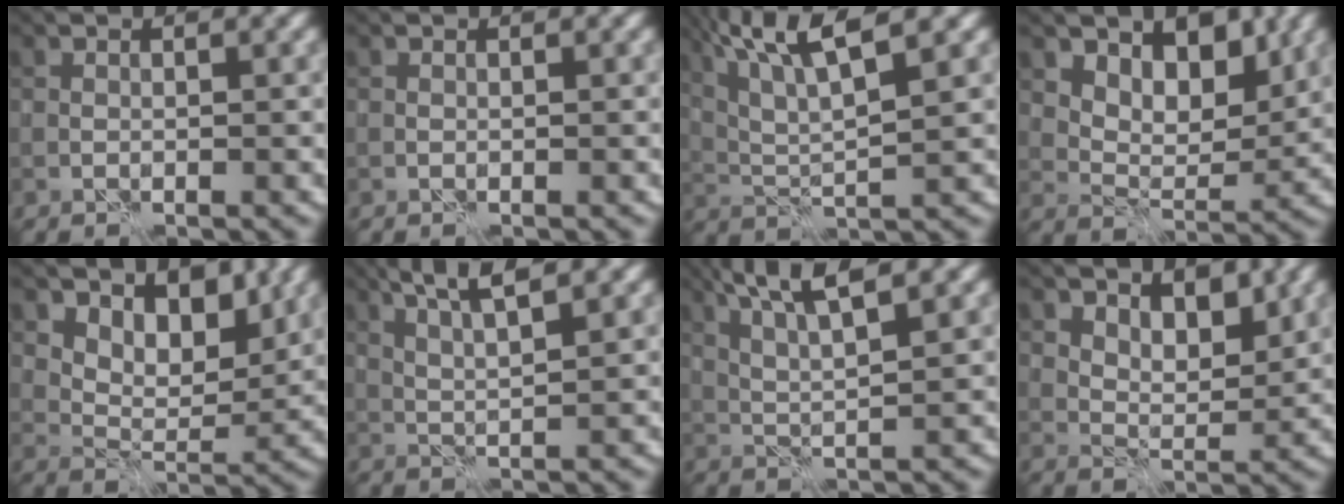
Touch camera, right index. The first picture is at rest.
{"total": 0.0}
{"total": 6.9, "force": [3.8, 1.4, 5.6], "torque": [-0.104, 0.011, 0.072]}
{"total": 5.8, "force": [3.4, 3.2, 3.3], "torque": [-0.050, -0.014, 0.049]}
{"total": 5.6, "force": [3.6, 3.0, 3.1], "torque": [-0.048, -0.013, 0.052]}
{"total": 4.9, "force": [3.2, 0.7, 3.6], "torque": [-0.067, 0.008, 0.050]}
{"total": 5.5, "force": [3.2, 0.8, 4.4], "torque": [-0.090, 0.010, 0.058]}
{"total": 3.8, "force": [2.4, 2.0, 2.1], "torque": [-0.035, -0.016, 0.037]}